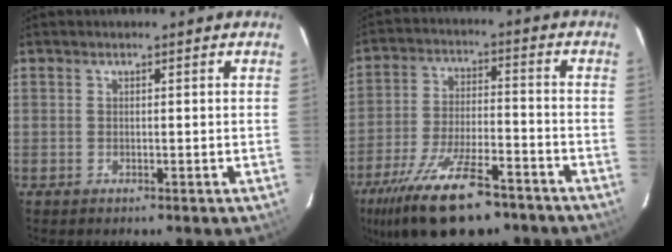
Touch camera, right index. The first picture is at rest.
{"total": 18.2, "force": [-13.0, 5.9, 11.3], "torque": [-0.229, -0.033, -0.216]}